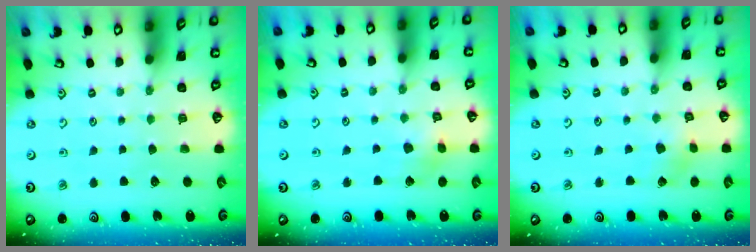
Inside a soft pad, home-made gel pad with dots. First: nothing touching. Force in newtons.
{"total": 4.8, "press": 4.7, "slide": 0.5}
{"total": 2.9, "press": 2.9, "slide": 0.3}